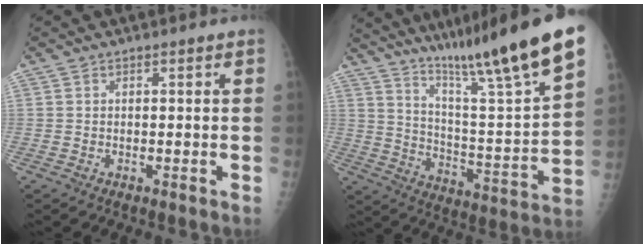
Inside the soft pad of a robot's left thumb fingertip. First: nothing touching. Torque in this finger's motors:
{"motor_torque": [1.36, 1.02, 1.48, -1.29, 0.11]}